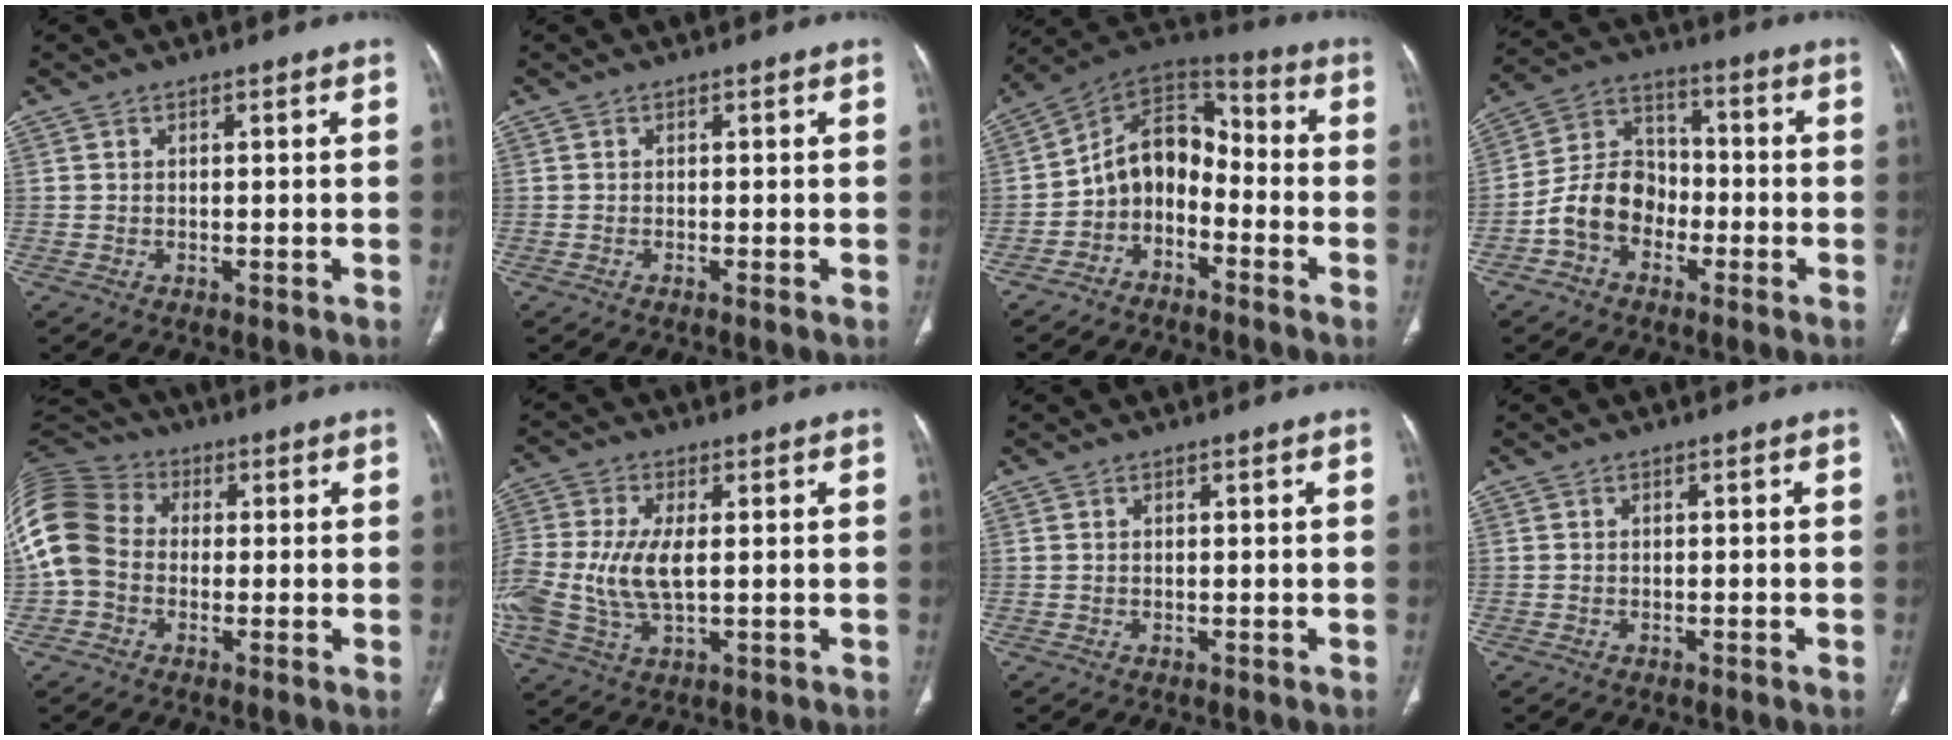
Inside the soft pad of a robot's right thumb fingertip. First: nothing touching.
{"total": 0.0}
{"total": 10.8, "force": [-4.1, 7.9, 6.2], "torque": [-0.074, 0.086, -0.088]}
{"total": 10.3, "force": [-3.8, 8.1, 5.2], "torque": [-0.077, 0.045, -0.079]}
{"total": 15.7, "force": [-0.4, 13.0, 8.8], "torque": [-0.205, 0.039, -0.019]}
{"total": 13.5, "force": [-0.3, 6.8, 11.7], "torque": [-0.287, -0.004, 0.000]}
{"total": 0.0}
{"total": 0.0}